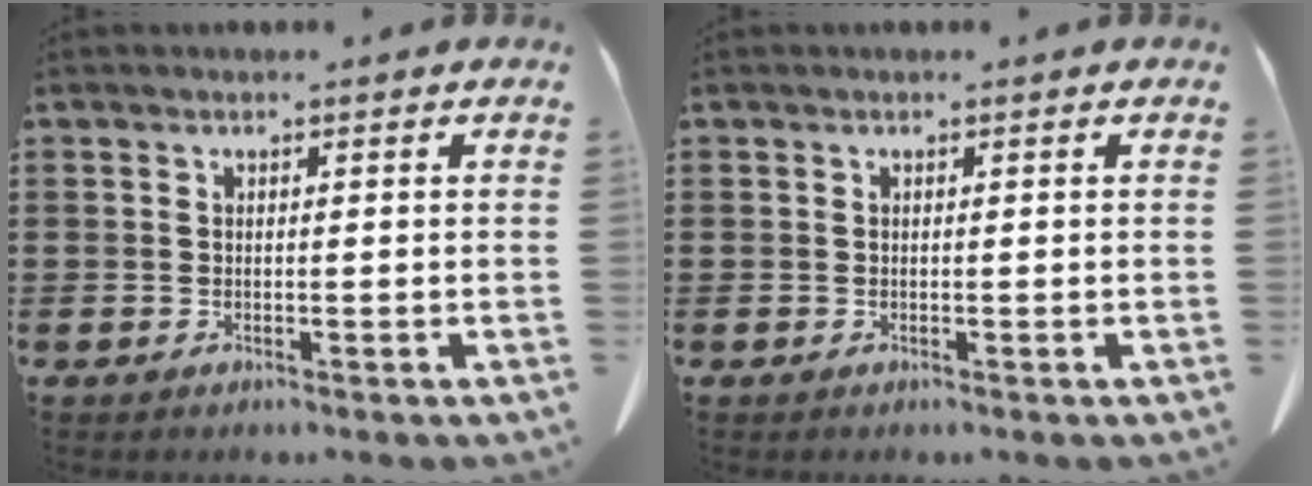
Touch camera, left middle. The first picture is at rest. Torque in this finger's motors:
{"motor_torque": [0.00, -0.71, 0.04, 0.01]}